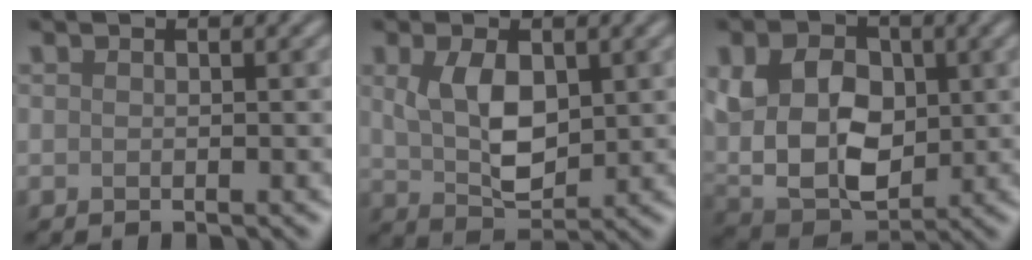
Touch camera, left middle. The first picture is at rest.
{"total": 4.9, "force": [1.0, 2.8, 3.9], "torque": [-0.087, 0.002, 0.029]}
{"total": 10.2, "force": [1.1, 7.3, 7.0], "torque": [-0.152, -0.003, 0.027]}